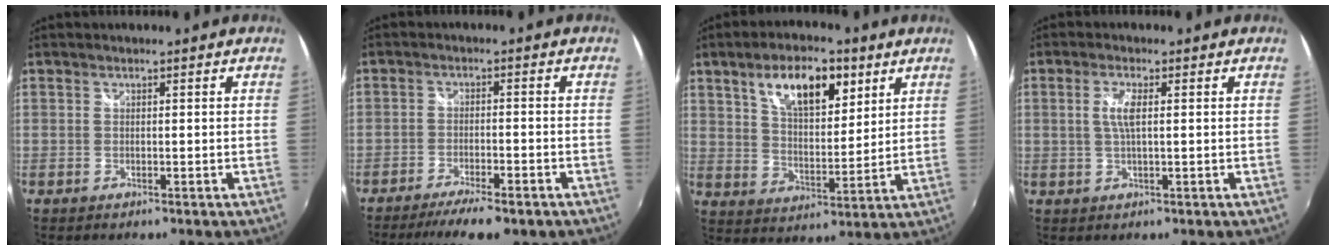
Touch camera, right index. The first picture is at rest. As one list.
[{"total": 10.8, "force": [-8.3, 2.5, 6.4], "torque": [-0.137, -0.027, -0.128]}, {"total": 12.9, "force": [6.8, 5.6, 9.4], "torque": [-0.153, 0.012, 0.118]}, {"total": 3.4, "force": [0.6, 0.6, 3.3], "torque": [-0.066, 0.004, 0.013]}]